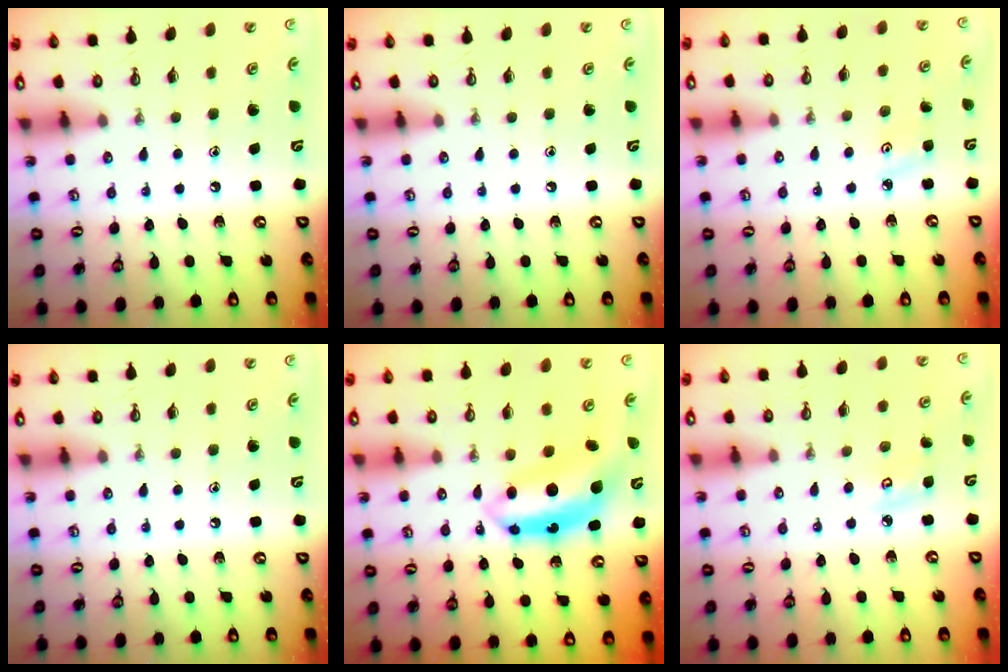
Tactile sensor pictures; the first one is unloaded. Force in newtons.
{"total": 0.0}
{"total": 2.6, "press": 2.6, "slide": 0.3}
{"total": 0.0}
{"total": 8.1, "press": 8.1, "slide": 0.2}
{"total": 4.2, "press": 4.2, "slide": 0.3}